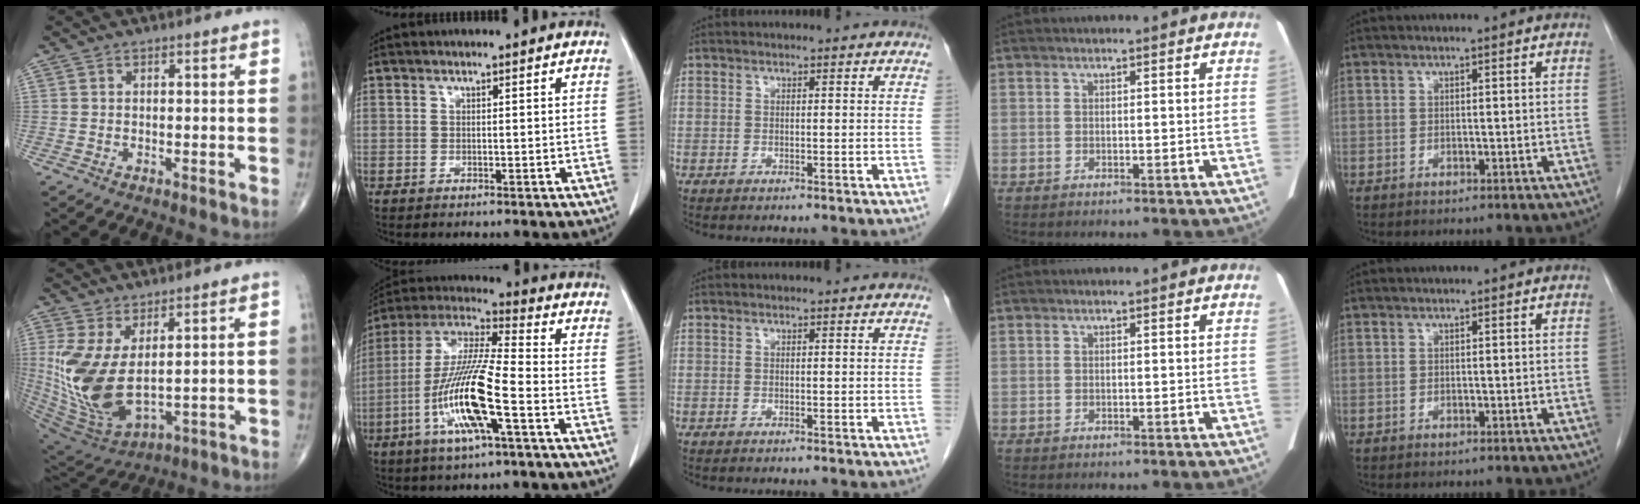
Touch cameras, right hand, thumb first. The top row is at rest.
{"thumb": {"total": 14.5, "force": [2.2, 7.0, 12.5], "torque": [-0.268, -0.032, 0.069]}, "index": {"total": 15.5, "force": [-5.0, 1.3, 14.6], "torque": [-0.298, -0.008, -0.100]}}